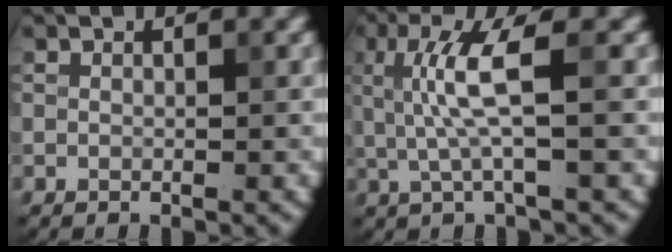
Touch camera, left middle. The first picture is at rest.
{"total": 4.5, "force": [0.6, 0.6, 4.4], "torque": [-0.095, 0.001, 0.016]}